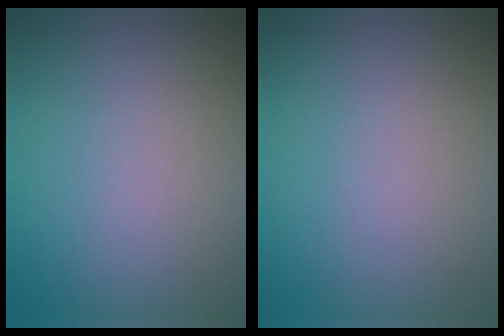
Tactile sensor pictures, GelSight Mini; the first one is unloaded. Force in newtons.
{"total": 0.0}